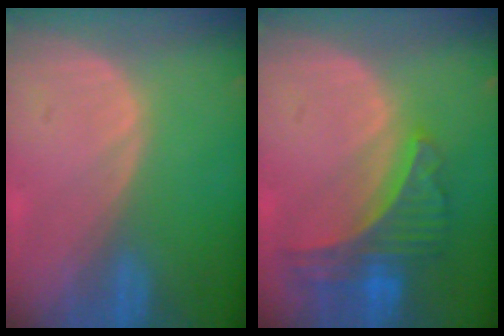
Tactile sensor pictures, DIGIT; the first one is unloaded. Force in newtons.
{"total": 7.8, "press": 7.0, "slide": 3.6}